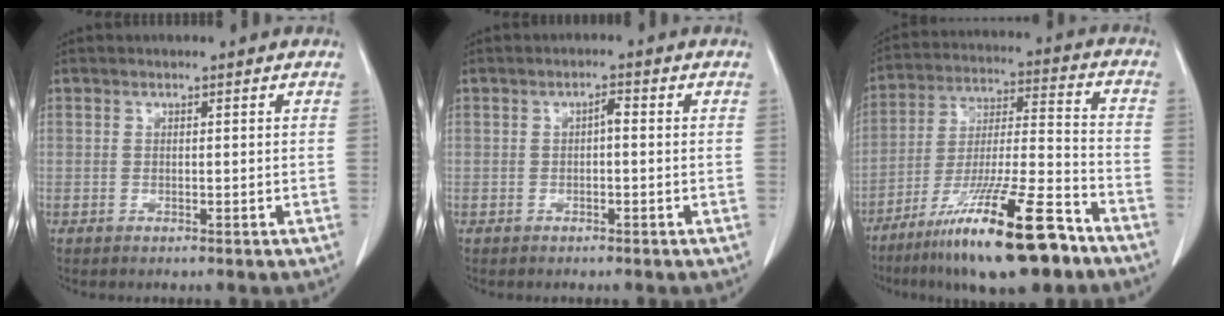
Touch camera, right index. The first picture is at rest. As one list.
[{"total": 1.4, "force": [0.0, 0.5, 1.4], "torque": [-0.022, 0.005, -0.001]}, {"total": 19.9, "force": [-13.1, 2.2, 14.7], "torque": [-0.240, -0.023, -0.229]}]